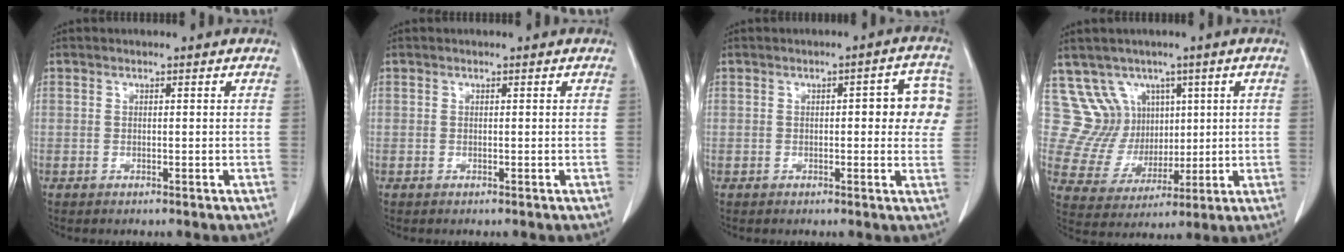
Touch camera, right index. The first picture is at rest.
{"total": 0.0}
{"total": 6.7, "force": [1.0, 2.3, 6.2], "torque": [-0.062, 0.018, 0.006]}
{"total": 9.0, "force": [4.8, 7.5, 1.3], "torque": [-0.031, 0.036, 0.102]}